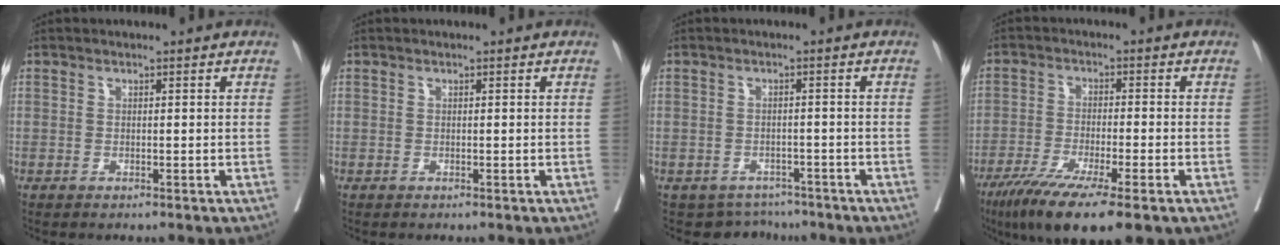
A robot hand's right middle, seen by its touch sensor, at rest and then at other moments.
{"total": 0.0}
{"total": 4.6, "force": [-4.0, 2.3, -0.6], "torque": [0.013, 0.013, -0.053]}
{"total": 12.9, "force": [-8.3, 1.7, 9.7], "torque": [-0.160, -0.032, -0.135]}